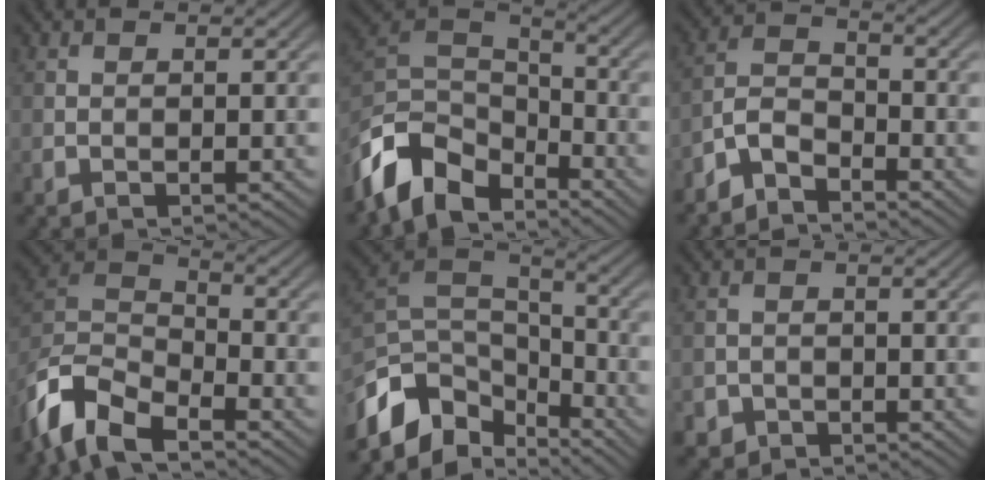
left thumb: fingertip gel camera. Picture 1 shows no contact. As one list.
[{"total": 10.1, "force": [-7.0, 5.5, 4.8], "torque": [-0.109, -0.005, -0.155]}, {"total": 4.6, "force": [-3.8, 1.5, 2.0], "torque": [-0.041, 0.001, -0.091]}, {"total": 9.8, "force": [-7.2, 3.7, 5.5], "torque": [-0.121, -0.008, -0.163]}, {"total": 11.1, "force": [-6.7, 6.0, 6.5], "torque": [-0.138, 0.005, -0.144]}, {"total": 1.8, "force": [-1.2, 1.3, 0.2], "torque": [0.001, -0.003, -0.027]}]